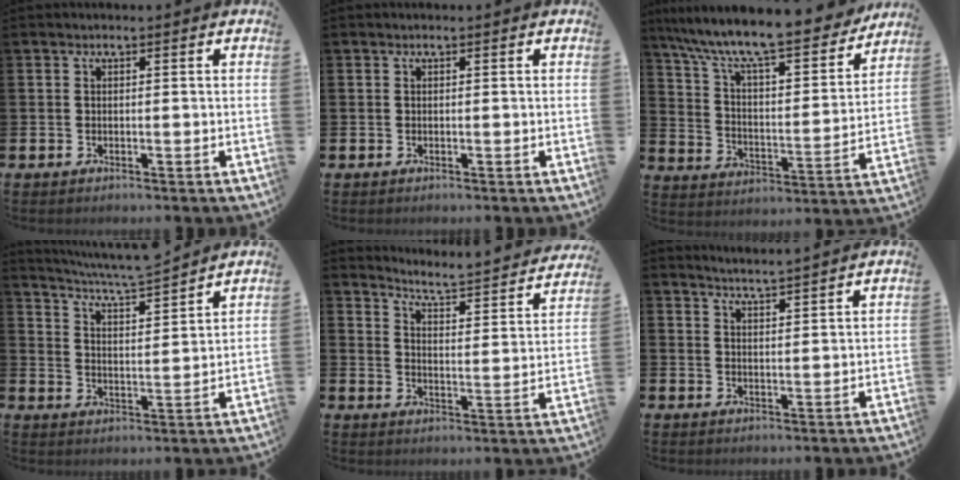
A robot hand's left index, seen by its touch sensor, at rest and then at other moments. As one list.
[{"total": 0.0}, {"total": 11.2, "force": [10.0, 1.8, 4.8], "torque": [-0.121, -0.073, 0.166]}, {"total": 6.7, "force": [6.5, 0.2, 1.5], "torque": [-0.058, -0.048, 0.115]}, {"total": 4.5, "force": [4.4, 0.2, 1.2], "torque": [-0.042, -0.048, 0.065]}, {"total": 3.9, "force": [3.9, -0.6, 0.0], "torque": [-0.008, -0.024, 0.069]}]